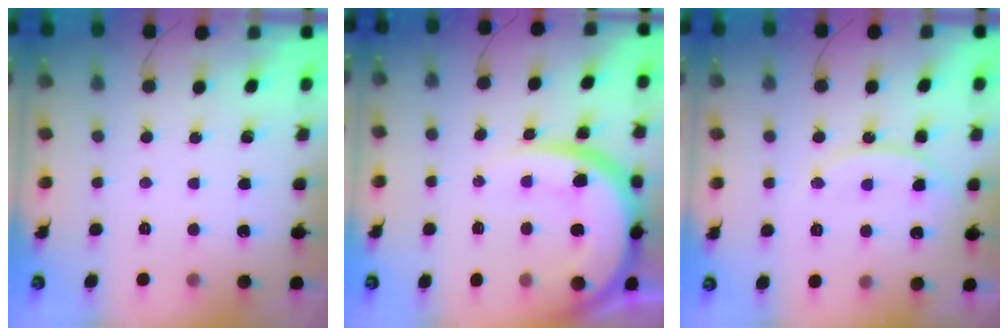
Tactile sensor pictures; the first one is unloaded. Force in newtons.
{"total": 16.2, "press": 16.1, "slide": 1.8}
{"total": 13.1, "press": 13.1, "slide": 1.1}